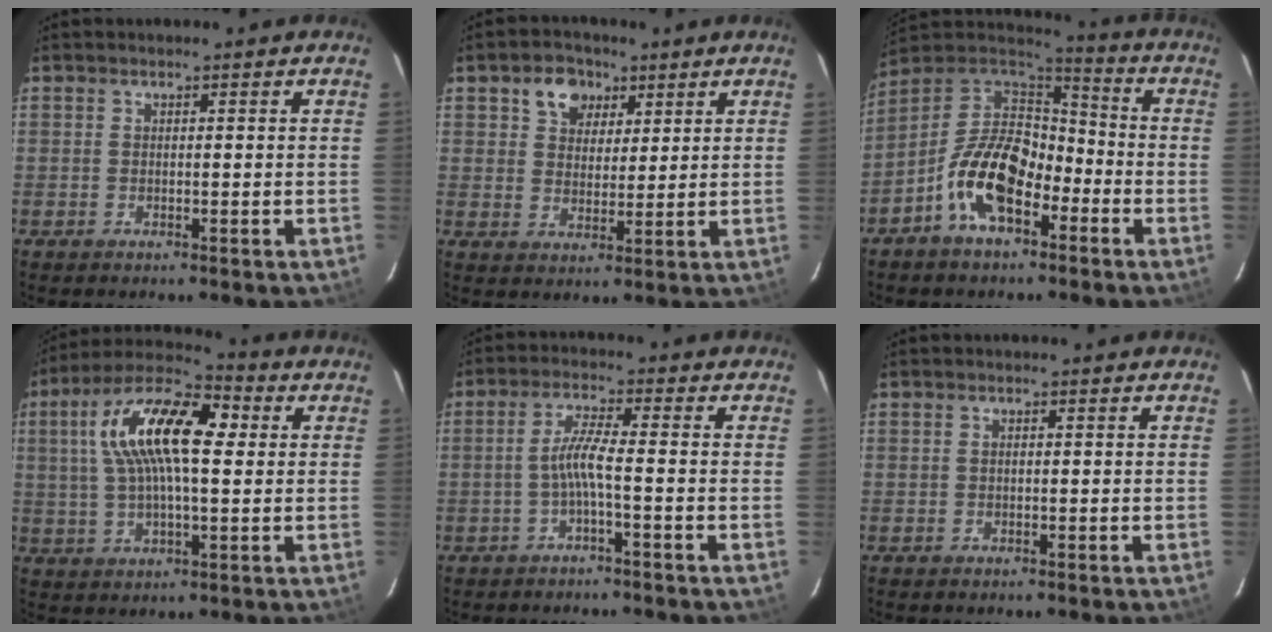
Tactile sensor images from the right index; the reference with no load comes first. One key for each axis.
{"total": 6.7, "fx": 3.4, "fy": 5.1, "fz": 2.7, "tx": -0.045, "ty": 0.017, "tz": 0.060}
{"total": 14.1, "fx": -6.3, "fy": 7.8, "fz": 9.9, "tx": -0.189, "ty": 0.017, "tz": -0.116}
{"total": 16.7, "fx": 3.5, "fy": 6.4, "fz": 15.0, "tx": -0.280, "ty": 0.030, "tz": 0.049}
{"total": 3.9, "fx": -1.6, "fy": -0.4, "fz": 3.6, "tx": -0.080, "ty": 0.008, "tz": -0.030}
{"total": 0.0}